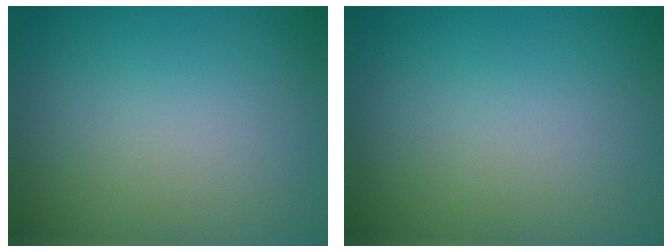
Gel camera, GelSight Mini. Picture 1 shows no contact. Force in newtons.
{"total": 0.0}